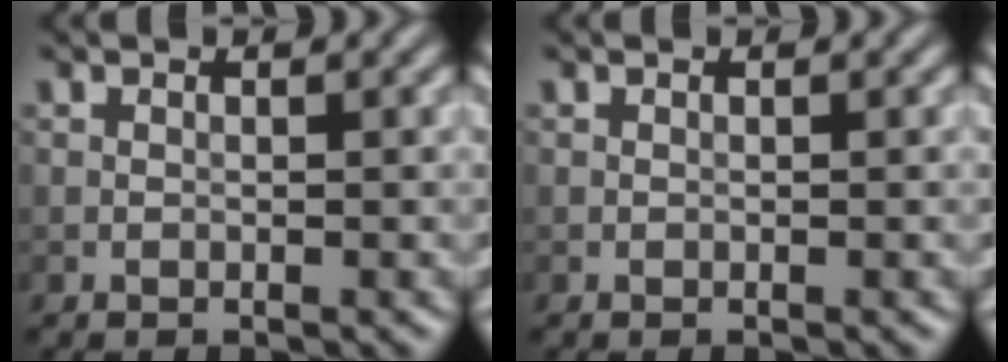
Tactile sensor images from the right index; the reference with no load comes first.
{"total": 0.0}